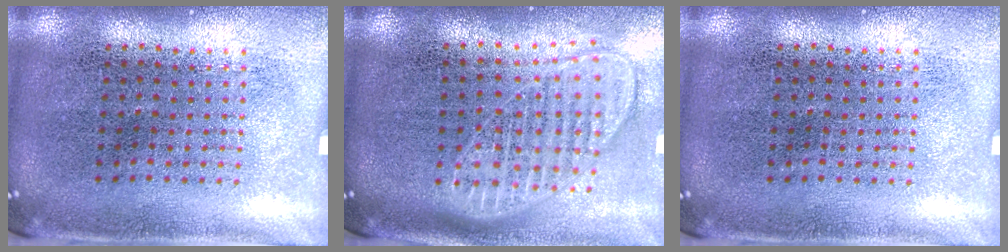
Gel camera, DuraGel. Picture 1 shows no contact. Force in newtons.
{"total": 1.9, "press": 1.6, "slide": 1.1}
{"total": 0.0}